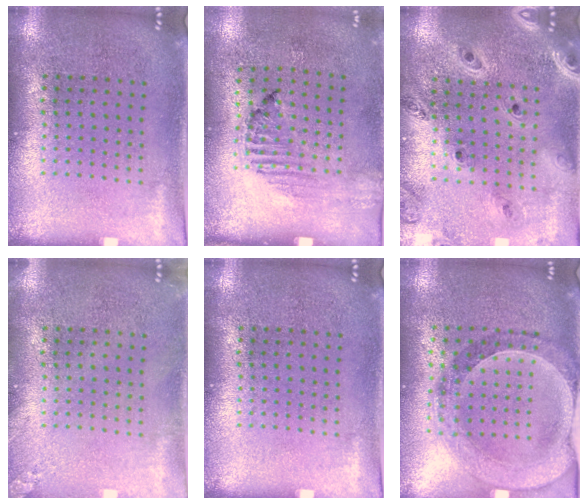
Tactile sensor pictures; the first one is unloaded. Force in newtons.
{"total": 1.3, "press": 1.1, "slide": 0.6}
{"total": 1.4, "press": 1.3, "slide": 0.2}
{"total": 1.0, "press": 1.0, "slide": 0.1}
{"total": 0.0}
{"total": 0.9, "press": 0.9, "slide": 0.2}